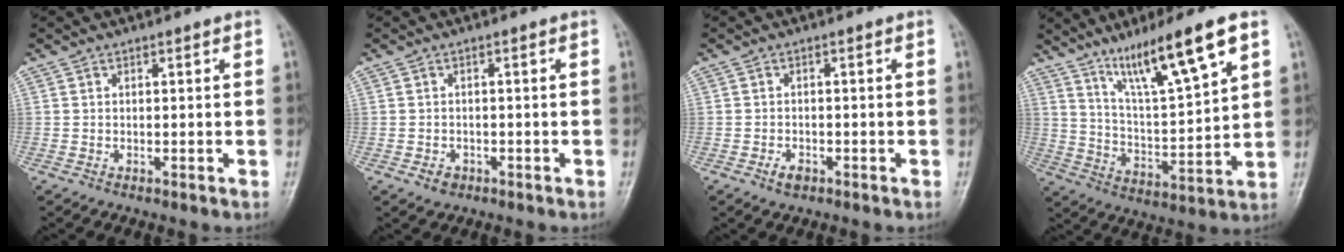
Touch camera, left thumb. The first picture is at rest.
{"total": 2.0, "force": [-0.9, 1.6, 0.7], "torque": [-0.005, 0.003, -0.010]}
{"total": 2.1, "force": [-1.1, 1.3, 1.2], "torque": [-0.019, 0.004, -0.017]}
{"total": 15.3, "force": [9.2, 1.9, 12.0], "torque": [-0.205, -0.044, 0.172]}